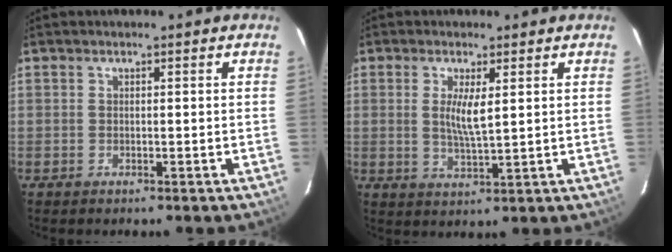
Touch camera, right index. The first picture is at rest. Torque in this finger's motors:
{"motor_torque": [0.13, 0.04, 0.14, 0.11]}